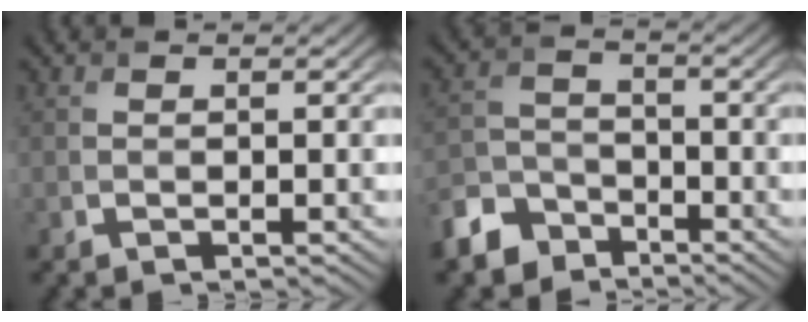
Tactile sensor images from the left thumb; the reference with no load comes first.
{"total": 6.7, "force": [-4.9, 3.9, 2.3], "torque": [-0.055, -0.005, -0.115]}